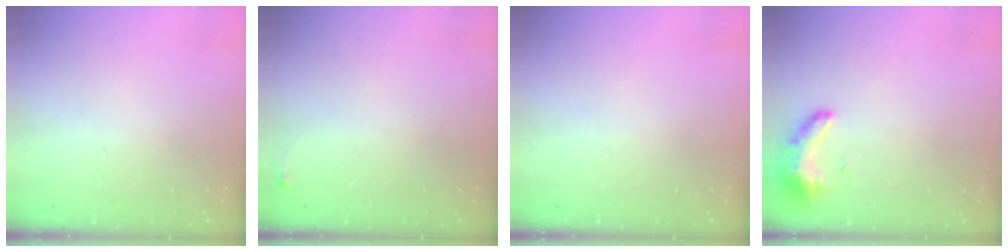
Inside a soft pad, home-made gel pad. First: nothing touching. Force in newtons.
{"total": 2.6, "press": 2.6, "slide": 0.6}
{"total": 0.0}
{"total": 16.2, "press": 11.0, "slide": 11.9}